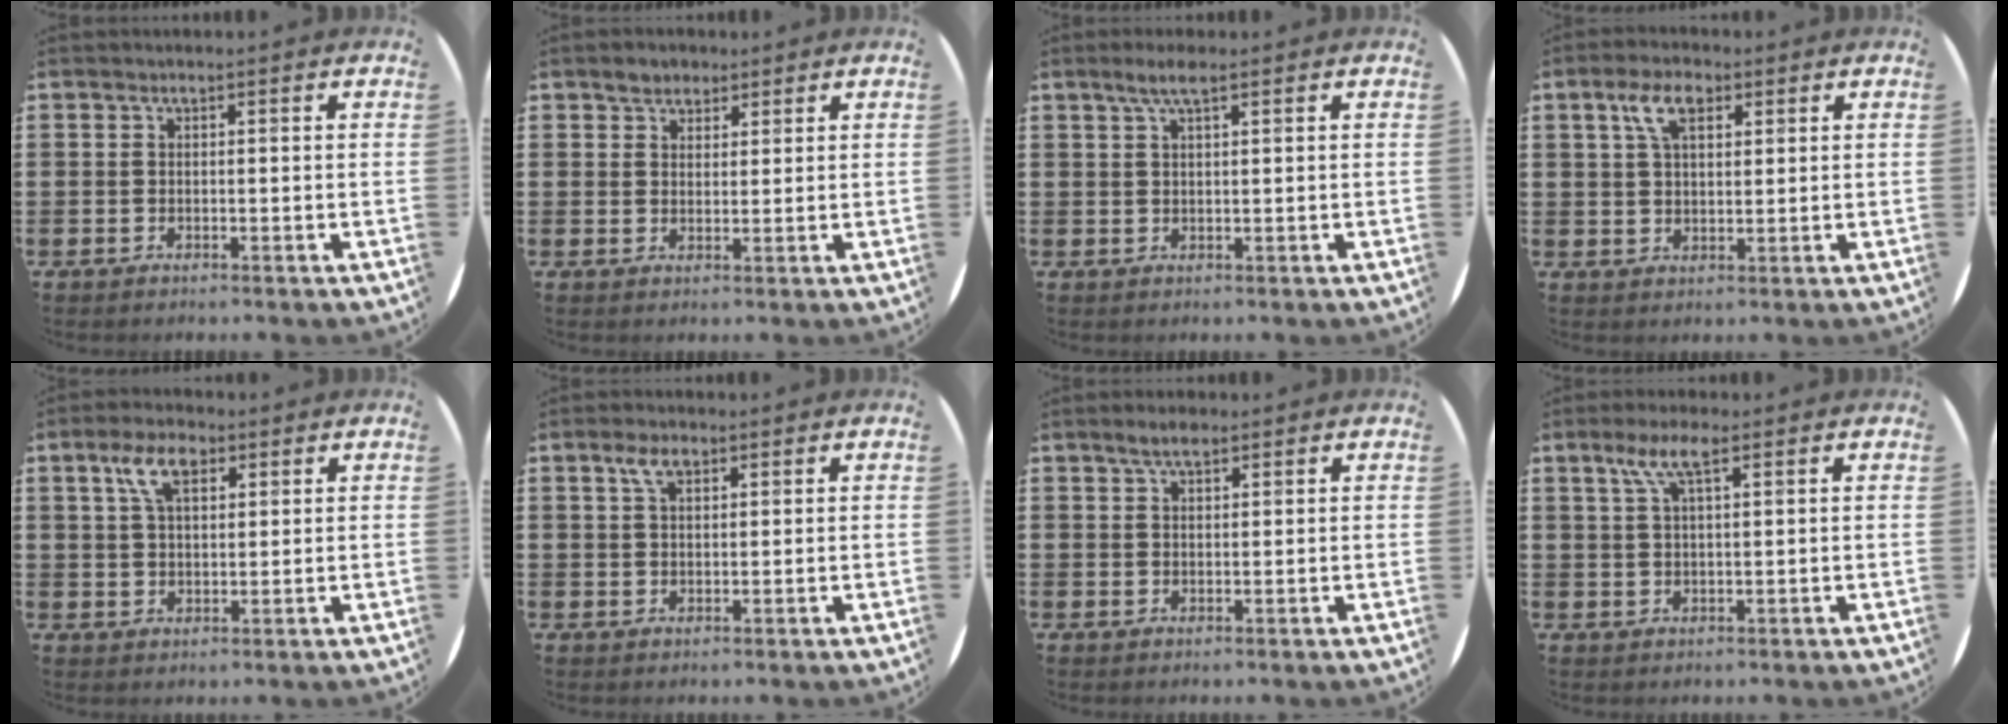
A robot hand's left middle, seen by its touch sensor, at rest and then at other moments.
{"total": 2.4, "force": [2.1, 1.2, 0.2], "torque": [0.000, 0.002, 0.040]}
{"total": 2.9, "force": [1.9, 0.5, 2.2], "torque": [-0.046, 0.007, 0.032]}
{"total": 5.2, "force": [2.9, 2.6, 3.5], "torque": [-0.070, 0.008, 0.049]}
{"total": 5.8, "force": [3.2, 2.9, 3.9], "torque": [-0.080, 0.009, 0.054]}
{"total": 3.1, "force": [1.9, 1.4, 2.0], "torque": [-0.037, 0.004, 0.032]}
{"total": 2.6, "force": [1.9, 0.9, 1.5], "torque": [-0.015, 0.000, 0.030]}
{"total": 4.4, "force": [2.4, 1.1, 3.6], "torque": [-0.077, 0.009, 0.039]}